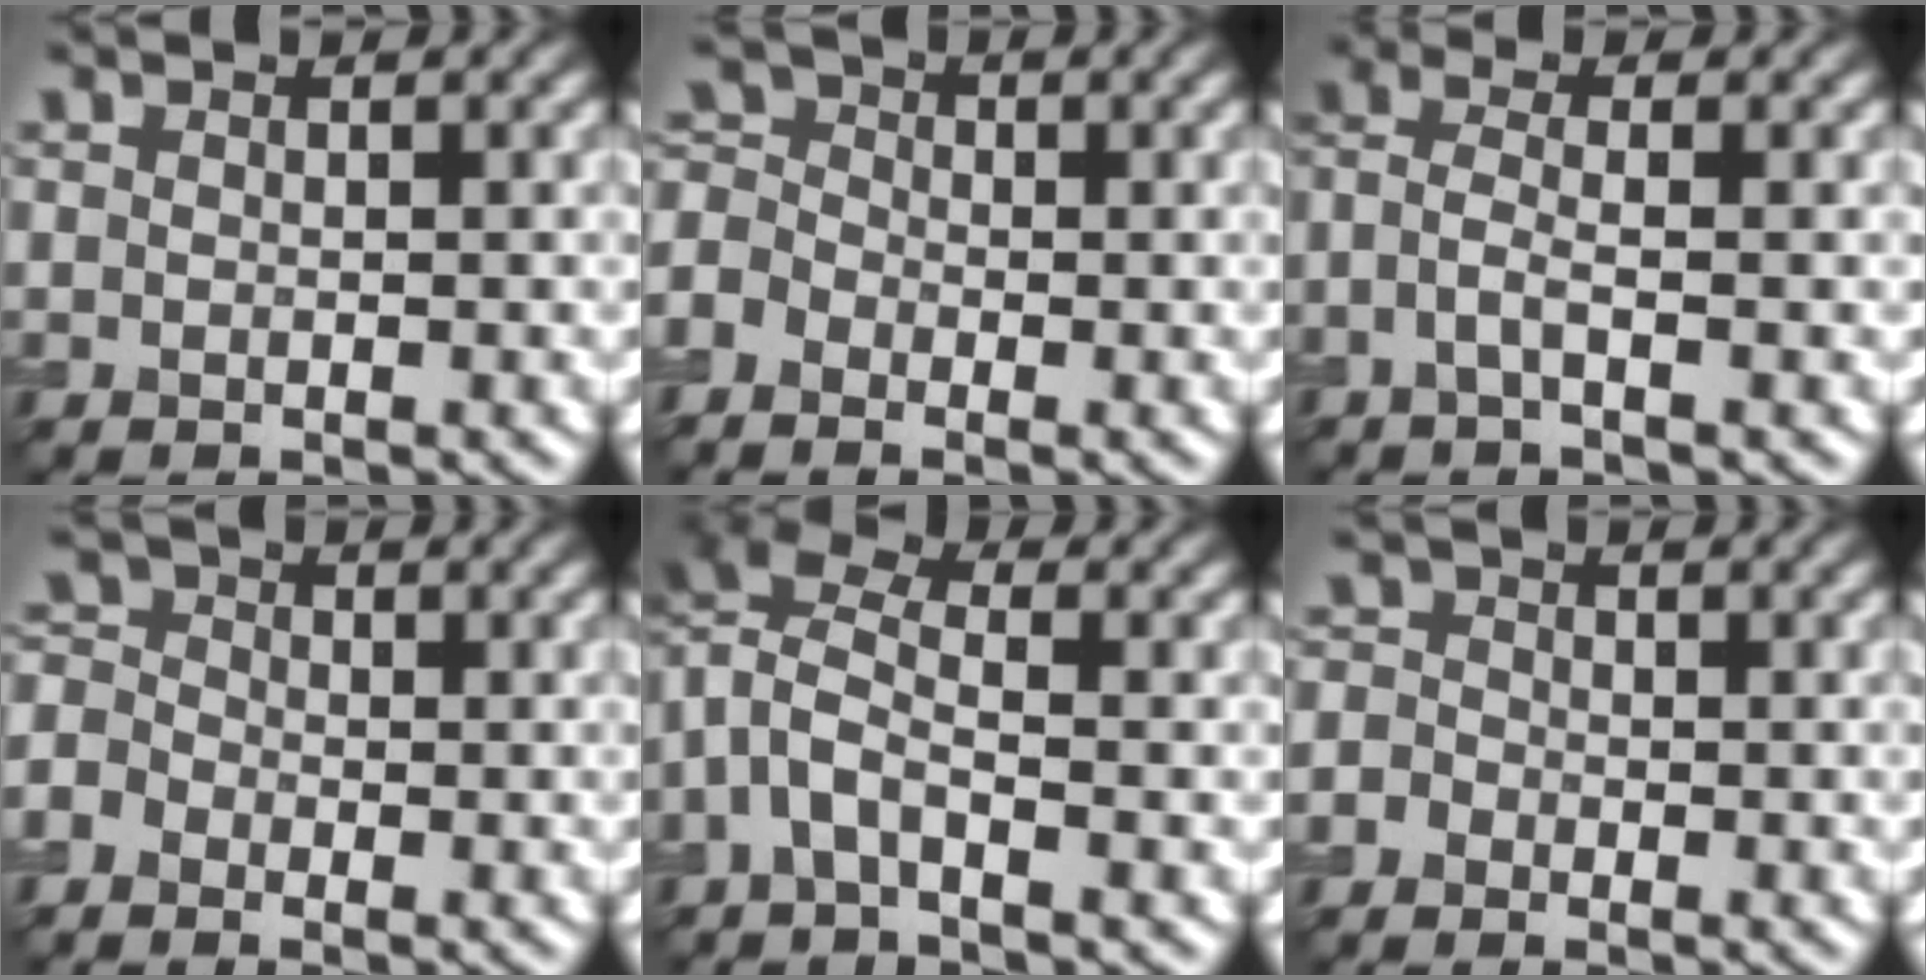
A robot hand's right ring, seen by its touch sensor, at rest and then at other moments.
{"total": 4.3, "force": [-2.3, 2.8, 2.3], "torque": [-0.052, 0.004, -0.050]}
{"total": 2.2, "force": [-0.9, 0.3, 1.9], "torque": [-0.047, 0.003, -0.029]}
{"total": 3.3, "force": [-1.8, 2.3, 1.5], "torque": [-0.032, 0.008, -0.043]}
{"total": 5.8, "force": [-0.8, 2.9, 5.0], "torque": [-0.105, 0.018, -0.035]}
{"total": 1.9, "force": [-0.9, 1.6, 0.6], "torque": [0.002, 0.010, -0.027]}